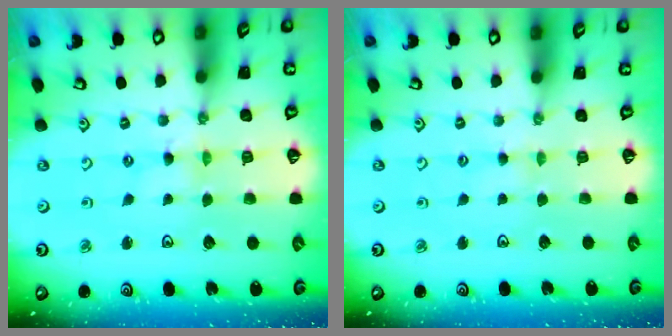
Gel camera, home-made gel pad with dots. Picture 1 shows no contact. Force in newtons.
{"total": 2.1, "press": 2.0, "slide": 0.3}